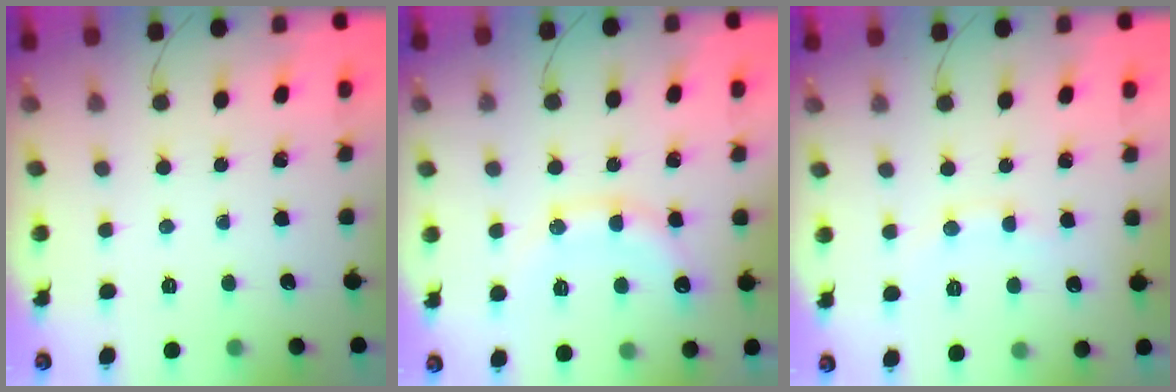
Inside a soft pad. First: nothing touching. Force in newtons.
{"total": 14.1, "press": 14.0, "slide": 1.2}
{"total": 7.8, "press": 7.7, "slide": 1.5}